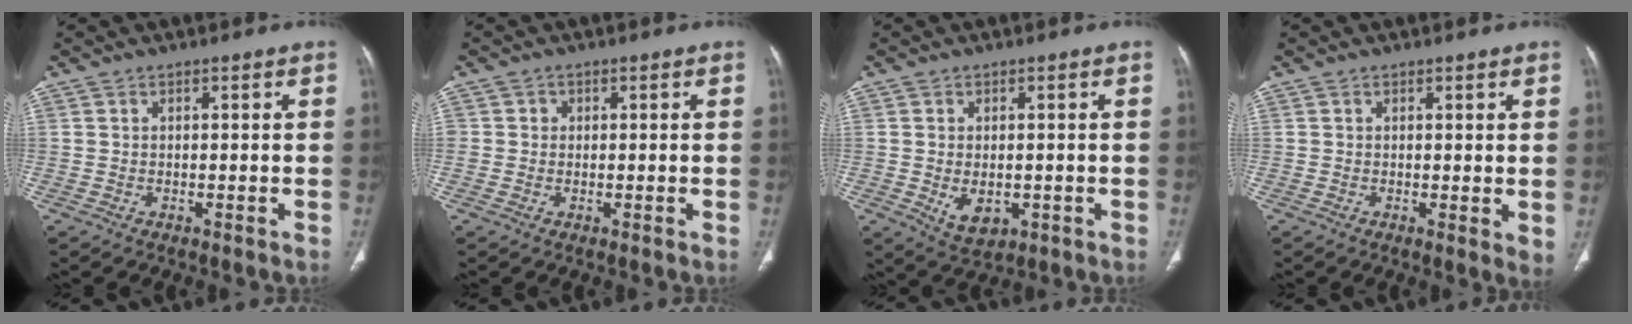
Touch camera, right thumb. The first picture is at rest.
{"total": 1.5, "force": [0.1, 1.5, 0.2], "torque": [0.009, 0.005, 0.000]}
{"total": 5.4, "force": [-1.0, 3.5, 4.0], "torque": [-0.056, -0.008, -0.003]}
{"total": 2.6, "force": [0.5, 0.9, 2.4], "torque": [-0.039, -0.011, 0.005]}